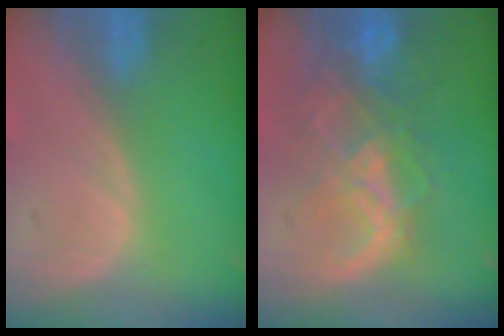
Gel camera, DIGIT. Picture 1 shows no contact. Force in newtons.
{"total": 8.9, "press": 7.6, "slide": 4.8}